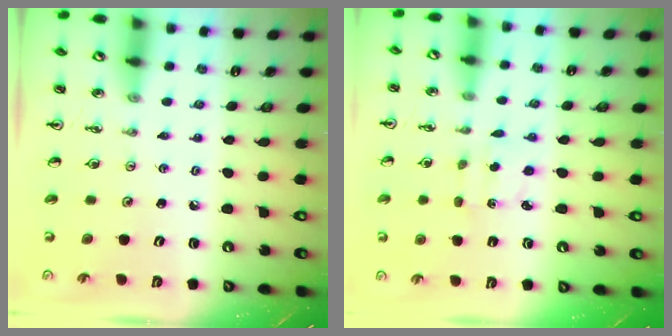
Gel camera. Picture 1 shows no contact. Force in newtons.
{"total": 2.1, "press": 2.0, "slide": 0.7}